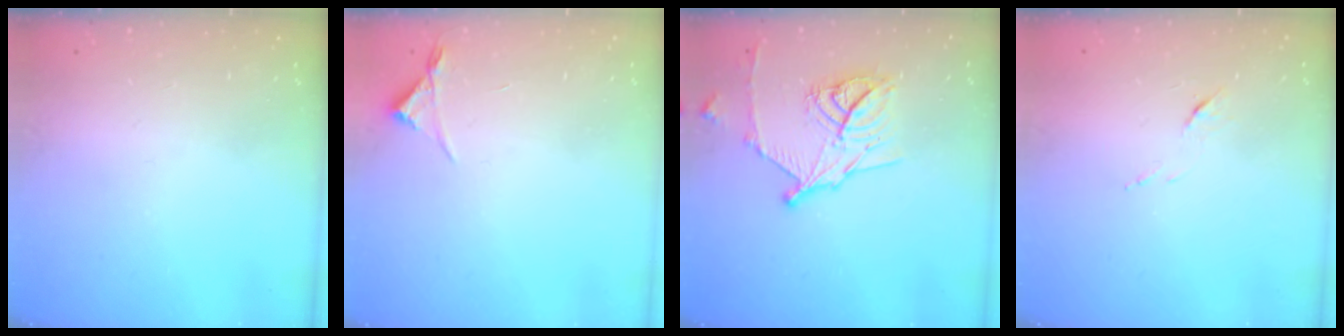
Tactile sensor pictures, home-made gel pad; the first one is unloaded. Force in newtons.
{"total": 3.0, "press": 2.9, "slide": 0.5}
{"total": 14.9, "press": 14.9, "slide": 0.8}
{"total": 5.5, "press": 5.5, "slide": 0.5}